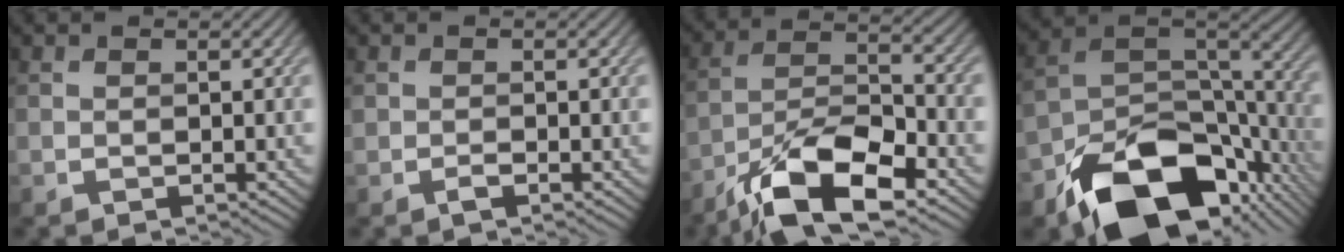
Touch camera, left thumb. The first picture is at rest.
{"total": 0.8, "force": [-0.5, 0.5, 0.5], "torque": [-0.008, 0.000, -0.009]}
{"total": 13.0, "force": [-8.5, 4.3, 8.8], "torque": [-0.162, -0.001, -0.170]}
{"total": 17.2, "force": [-10.3, 9.8, 9.8], "torque": [-0.181, -0.045, -0.156]}